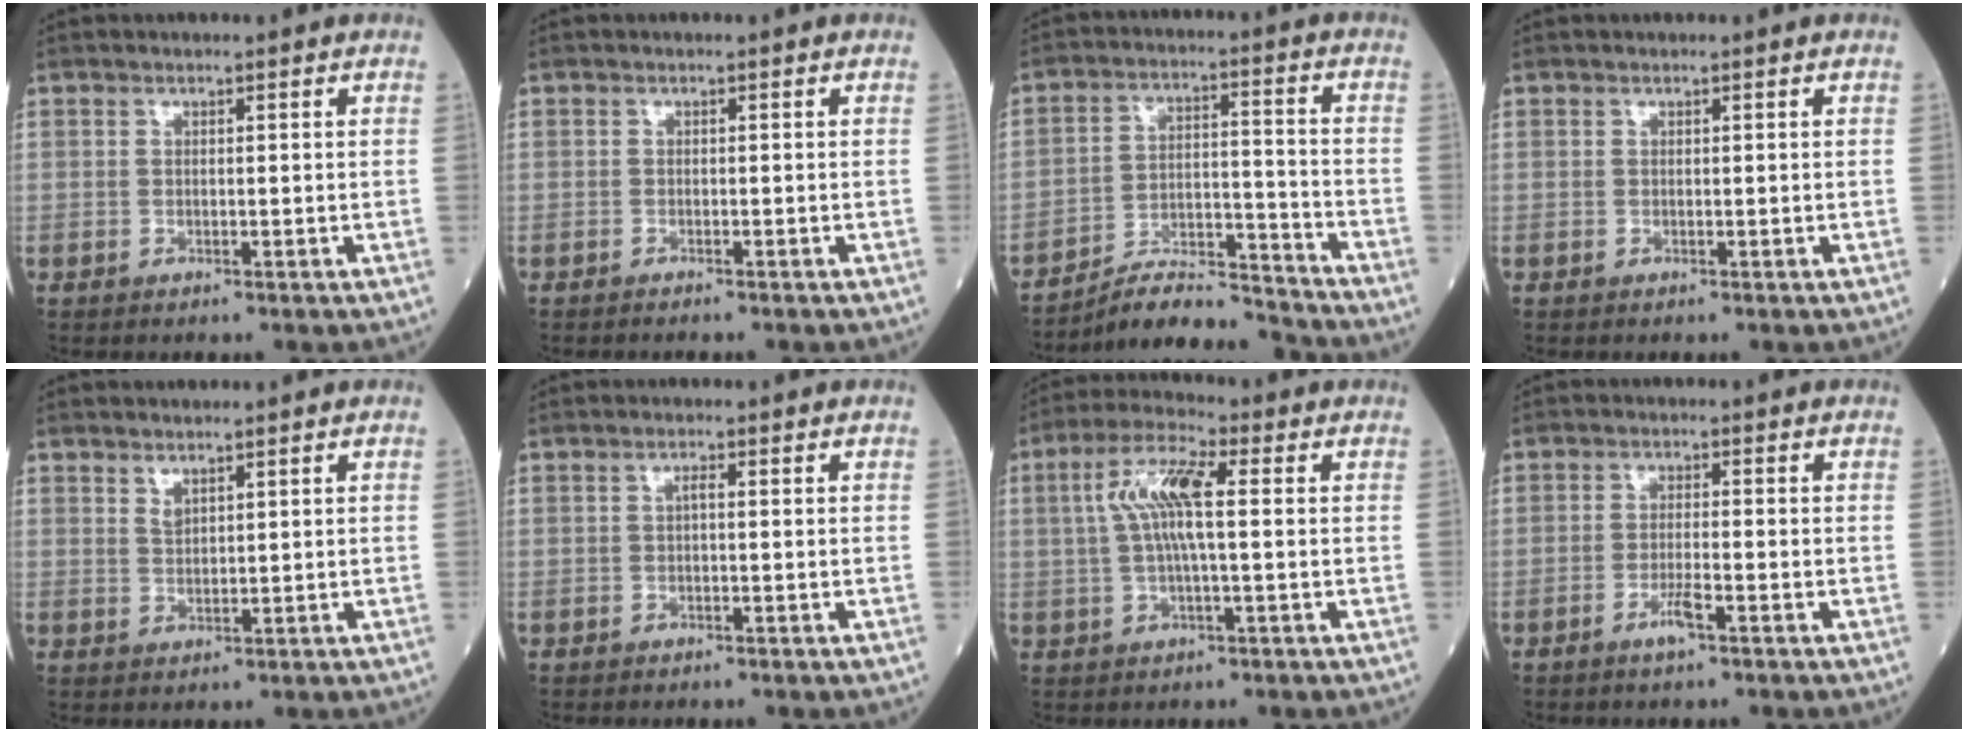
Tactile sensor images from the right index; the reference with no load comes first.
{"total": 1.4, "force": [-1.3, 0.0, 0.5], "torque": [-0.009, 0.000, -0.016]}
{"total": 10.5, "force": [-10.4, 0.0, 1.2], "torque": [-0.018, 0.034, -0.183]}
{"total": 0.0}
{"total": 1.6, "force": [1.4, 0.4, 0.7], "torque": [-0.014, -0.002, 0.032]}
{"total": 0.9, "force": [0.0, 0.1, 0.9], "torque": [-0.016, 0.002, -0.001]}
{"total": 8.0, "force": [1.2, 1.4, 7.8], "torque": [-0.166, 0.020, 0.022]}
{"total": 2.6, "force": [-1.4, 0.1, 2.2], "torque": [-0.047, -0.002, -0.026]}